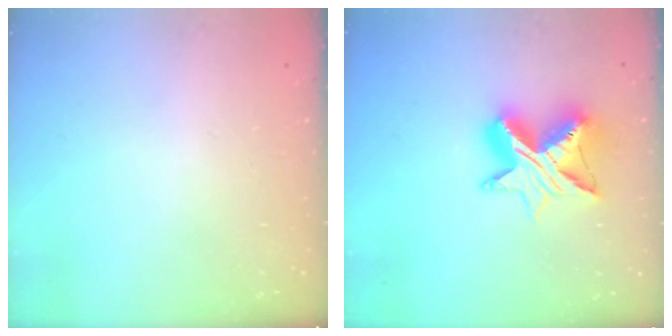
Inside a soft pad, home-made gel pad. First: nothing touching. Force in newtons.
{"total": 12.6, "press": 12.6, "slide": 0.7}